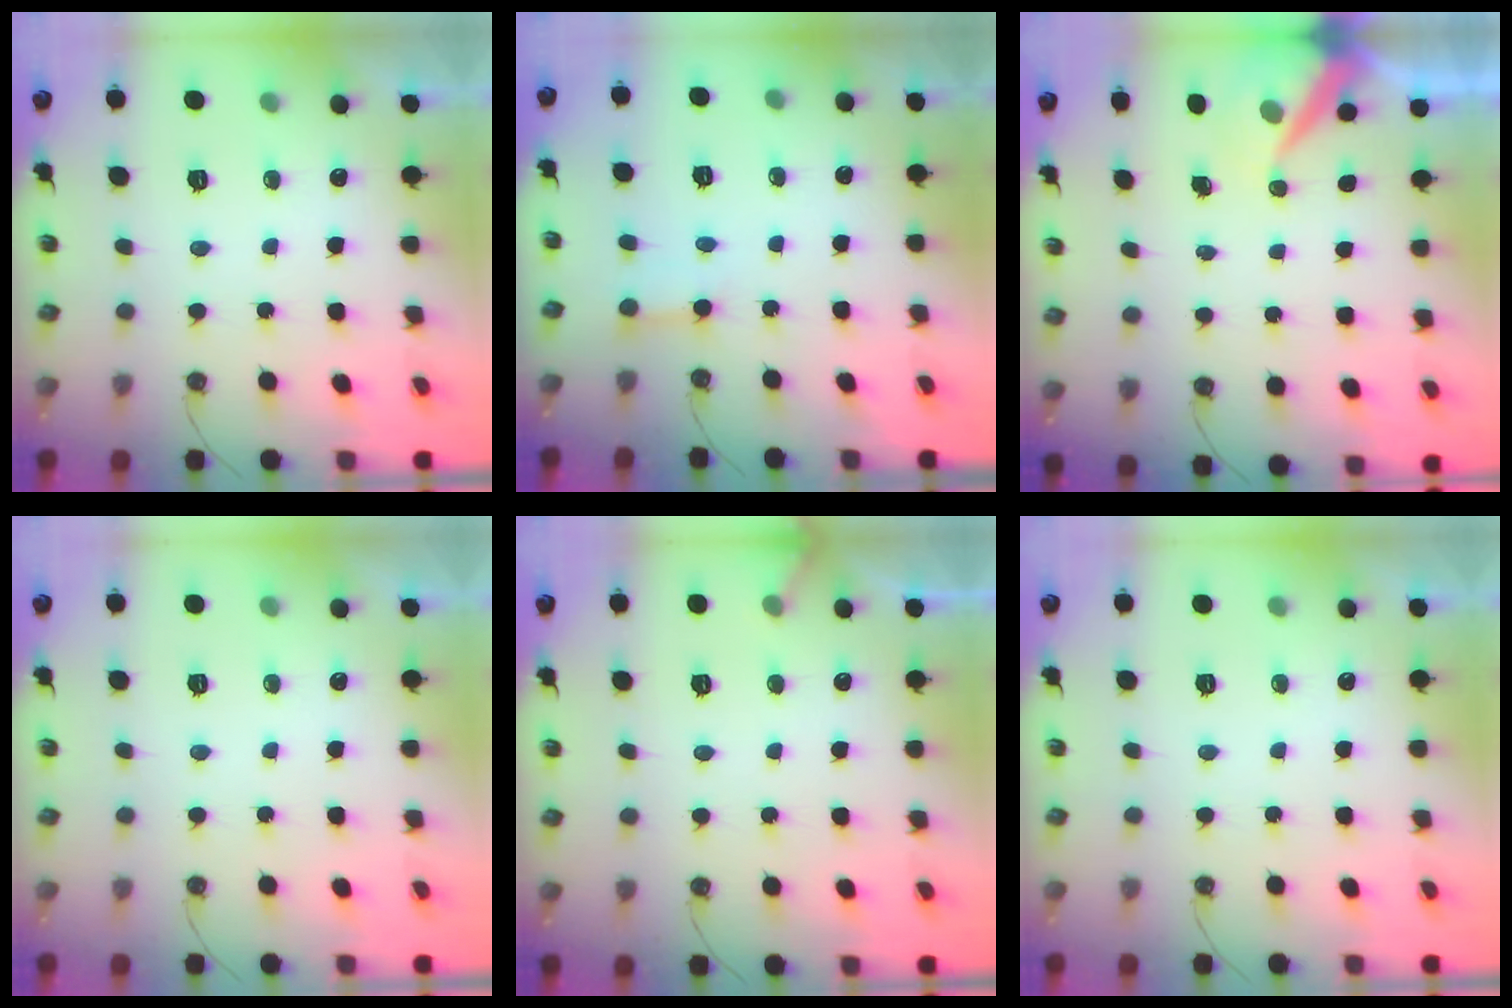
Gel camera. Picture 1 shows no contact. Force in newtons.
{"total": 3.0, "press": 3.0, "slide": 0.2}
{"total": 6.6, "press": 6.6, "slide": 0.9}
{"total": 0.0}
{"total": 4.0, "press": 4.0, "slide": 0.3}
{"total": 0.0}